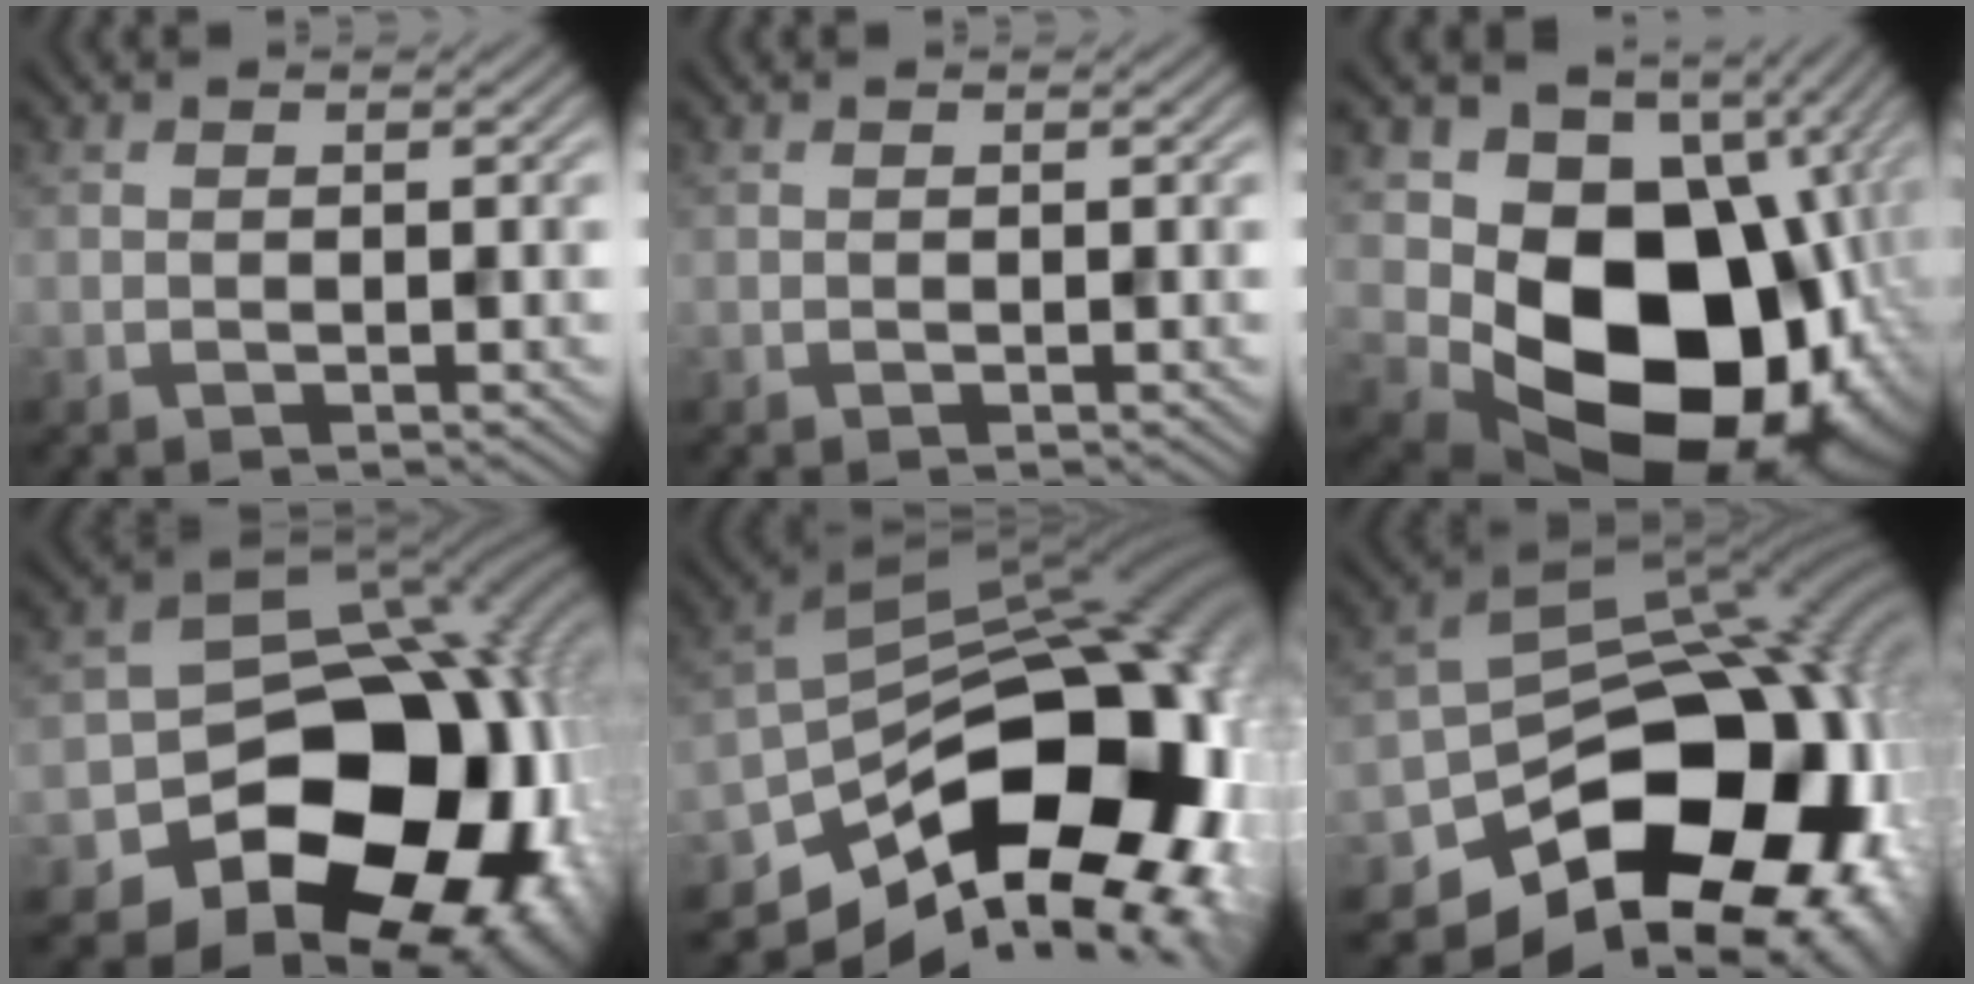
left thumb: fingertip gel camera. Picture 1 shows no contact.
{"total": 0.0}
{"total": 19.3, "force": [-3.0, 15.0, 11.8], "torque": [-0.199, -0.072, -0.001]}
{"total": 18.6, "force": [-7.3, 14.3, 9.4], "torque": [-0.131, -0.044, -0.109]}
{"total": 17.2, "force": [-7.5, 10.4, 11.5], "torque": [-0.154, -0.029, -0.112]}
{"total": 17.6, "force": [-8.2, 11.9, 10.0], "torque": [-0.140, -0.040, -0.124]}